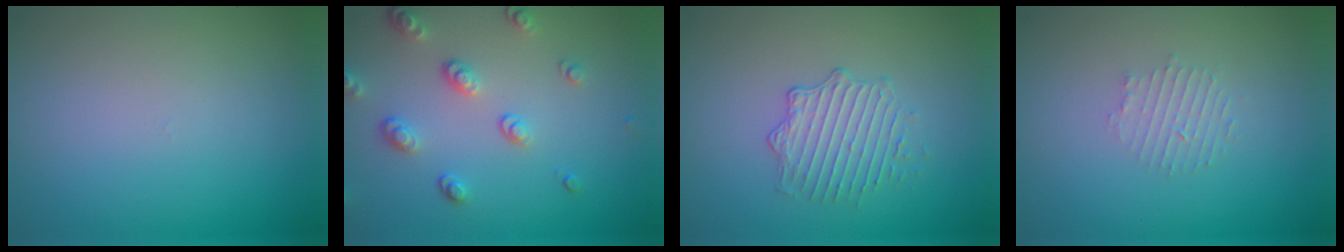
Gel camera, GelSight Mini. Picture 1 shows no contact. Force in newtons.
{"total": 2.9, "press": 2.6, "slide": 1.3}
{"total": 2.3, "press": 1.6, "slide": 1.6}
{"total": 1.6, "press": 1.5, "slide": 0.3}